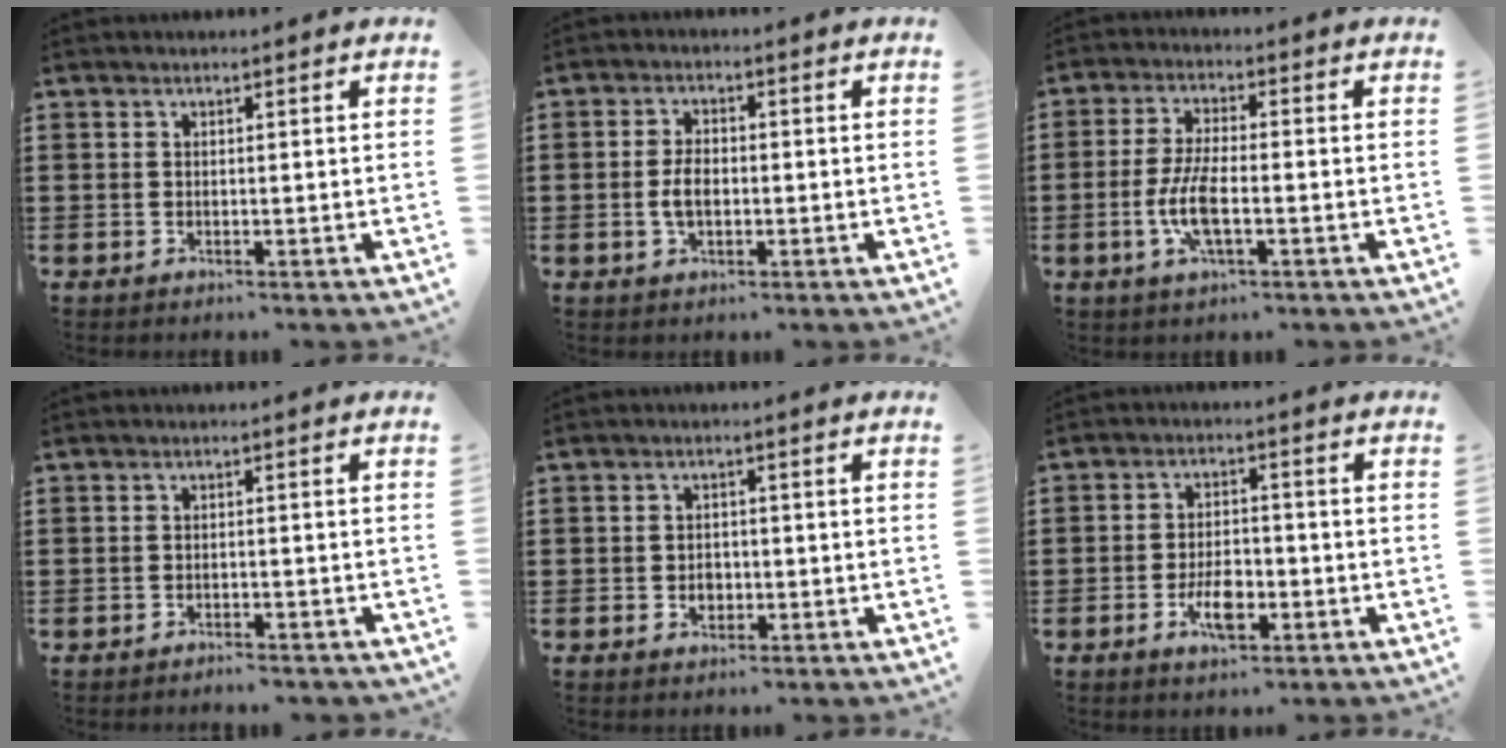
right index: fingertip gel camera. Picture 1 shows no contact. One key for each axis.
{"total": 3.4, "fx": -0.5, "fy": 1.9, "fz": 2.8, "tx": -0.068, "ty": -0.002, "tz": -0.013}
{"total": 6.7, "fx": -1.8, "fy": 2.0, "fz": 6.1, "tx": -0.137, "ty": -0.007, "tz": -0.040}
{"total": 1.3, "fx": -1.3, "fy": 0.2, "fz": 0.2, "tx": -0.010, "ty": 0.000, "tz": -0.027}
{"total": 2.1, "fx": -0.4, "fy": 1.7, "fz": 1.2, "tx": -0.025, "ty": 0.005, "tz": -0.010}
{"total": 5.5, "fx": -2.1, "fy": 2.6, "fz": 4.3, "tx": -0.077, "ty": 0.002, "tz": -0.041}